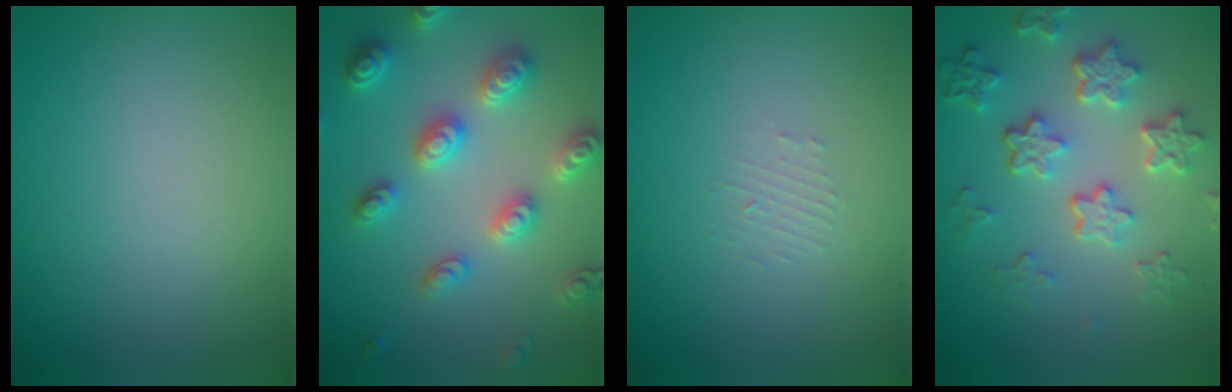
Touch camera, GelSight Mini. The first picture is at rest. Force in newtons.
{"total": 5.0, "press": 4.8, "slide": 1.1}
{"total": 0.9, "press": 0.9, "slide": 0.2}
{"total": 5.8, "press": 4.3, "slide": 3.8}